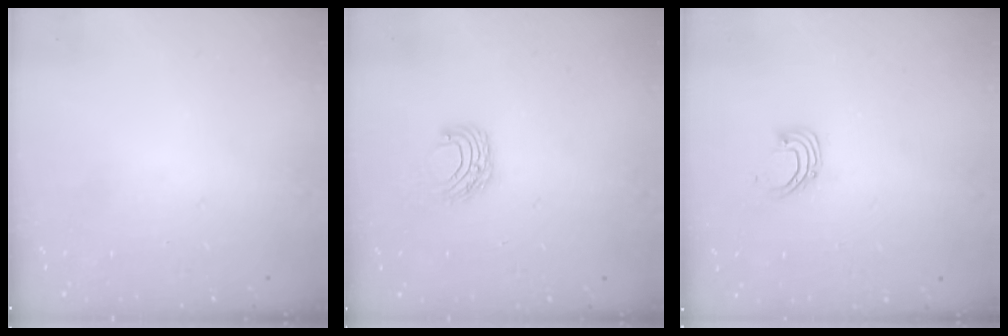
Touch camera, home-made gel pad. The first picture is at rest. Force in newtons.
{"total": 6.7, "press": 6.7, "slide": 0.5}
{"total": 2.9, "press": 2.9, "slide": 0.3}